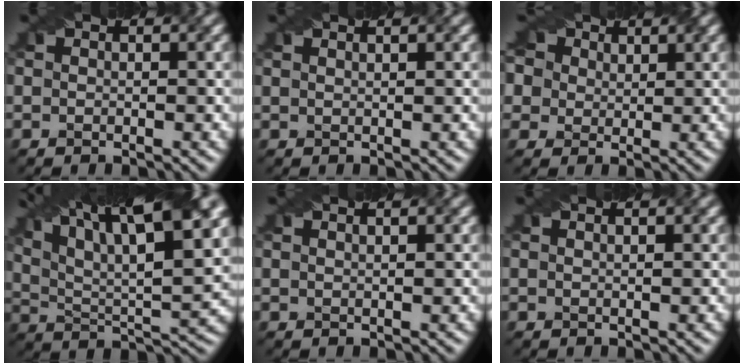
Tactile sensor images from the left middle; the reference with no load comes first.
{"total": 1.1, "force": [1.0, 0.1, 0.5], "torque": [0.000, 0.001, 0.003]}
{"total": 8.5, "force": [4.0, 6.5, 3.8], "torque": [-0.065, 0.034, 0.038]}
{"total": 16.9, "force": [10.5, 5.9, 11.9], "torque": [-0.202, 0.050, 0.152]}
{"total": 1.4, "force": [1.1, 0.3, 0.7], "torque": [0.003, 0.002, -0.001]}
{"total": 0.6, "force": [0.5, -0.3, 0.2], "torque": [-0.004, 0.005, 0.000]}